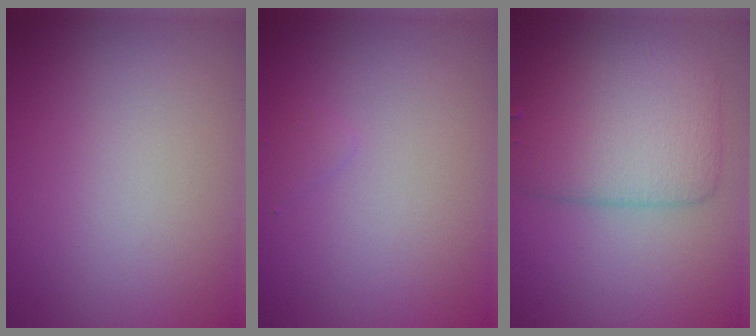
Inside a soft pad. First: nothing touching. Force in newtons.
{"total": 0.6, "press": 0.6, "slide": 0.0}
{"total": 6.3, "press": 6.3, "slide": 0.1}